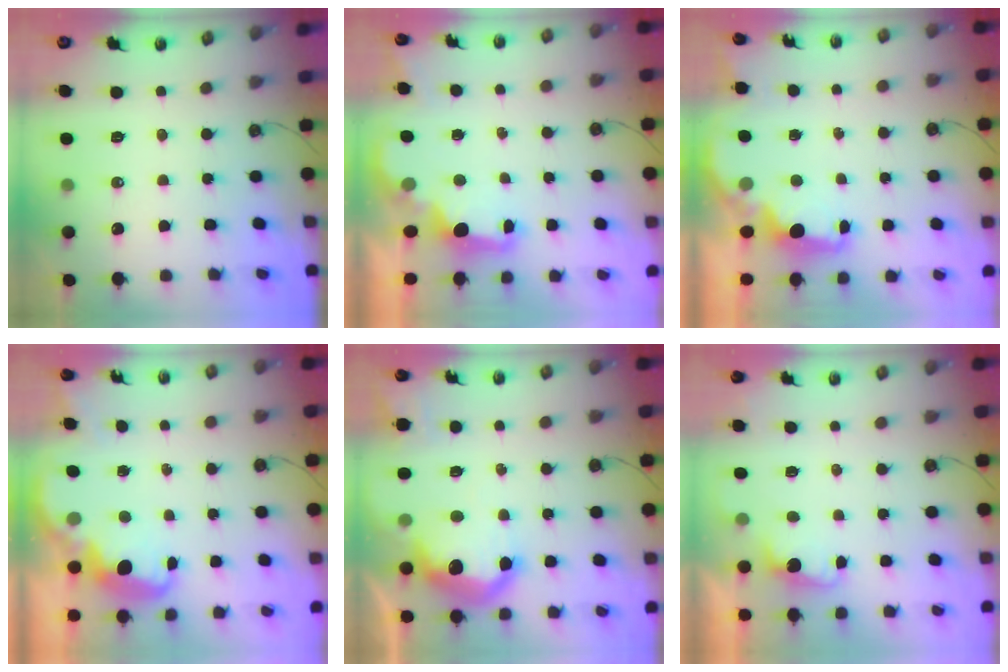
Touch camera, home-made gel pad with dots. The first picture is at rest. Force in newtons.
{"total": 2.3, "press": 2.2, "slide": 0.7}
{"total": 2.4, "press": 2.3, "slide": 0.8}
{"total": 3.1, "press": 3.1, "slide": 0.5}
{"total": 14.9, "press": 14.9, "slide": 1.1}
{"total": 1.9, "press": 1.6, "slide": 0.9}